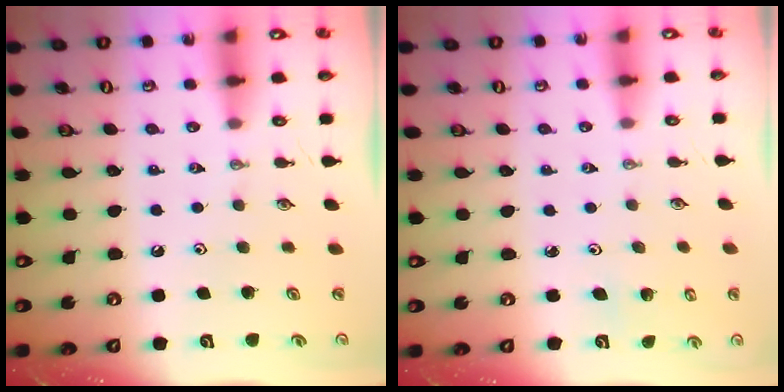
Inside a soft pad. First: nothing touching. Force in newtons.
{"total": 1.4, "press": 1.4, "slide": 0.1}